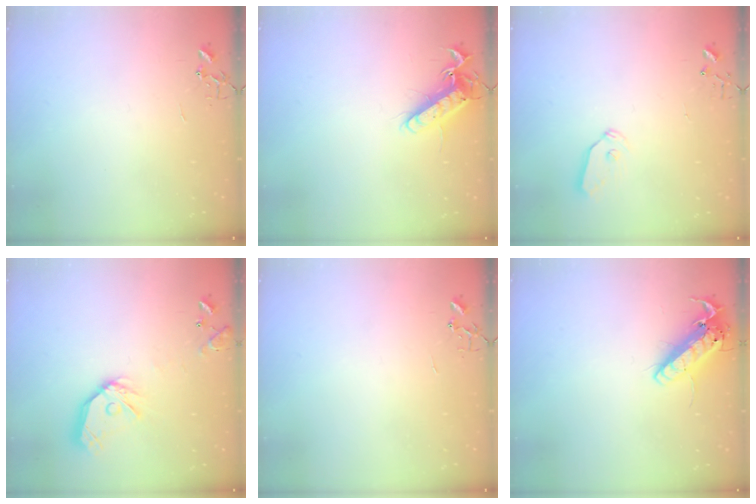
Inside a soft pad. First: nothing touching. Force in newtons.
{"total": 13.2, "press": 13.2, "slide": 1.3}
{"total": 6.3, "press": 6.3, "slide": 0.1}
{"total": 15.3, "press": 15.1, "slide": 2.1}
{"total": 0.0}
{"total": 14.9, "press": 14.7, "slide": 2.8}